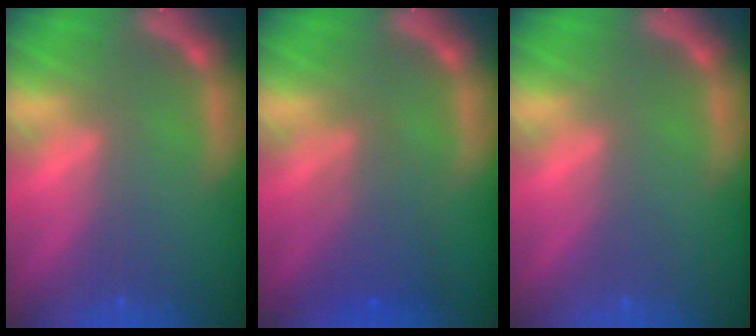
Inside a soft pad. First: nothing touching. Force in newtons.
{"total": 3.4}
{"total": 0.0}